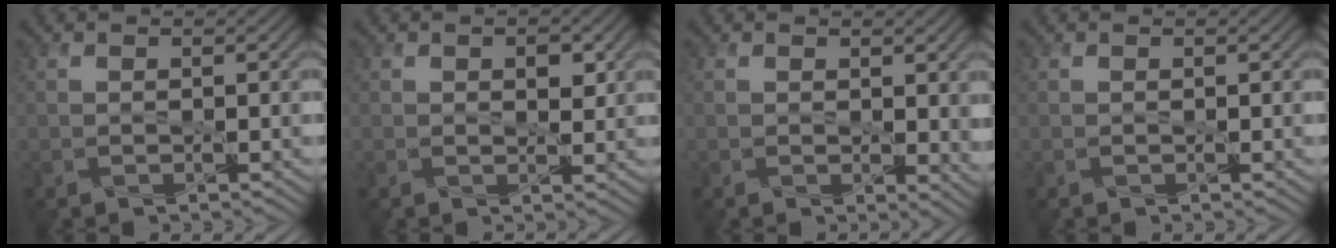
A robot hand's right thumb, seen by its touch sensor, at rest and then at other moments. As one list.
[{"total": 2.3, "force": [0.9, 1.3, 1.6], "torque": [-0.024, -0.007, 0.016]}, {"total": 2.3, "force": [0.6, 1.2, 1.8], "torque": [-0.022, -0.007, 0.012]}, {"total": 0.0}]